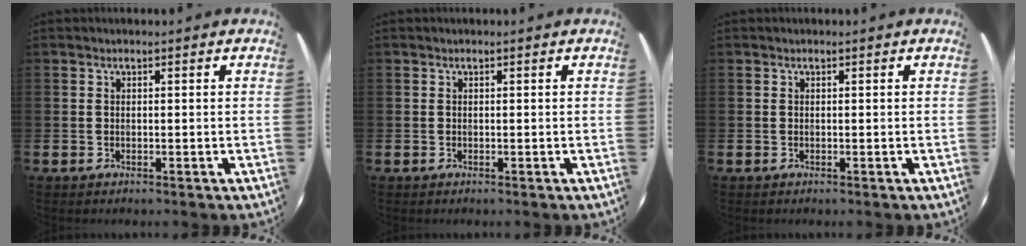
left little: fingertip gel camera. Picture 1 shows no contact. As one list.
[{"total": 0.0}, {"total": 0.0}]